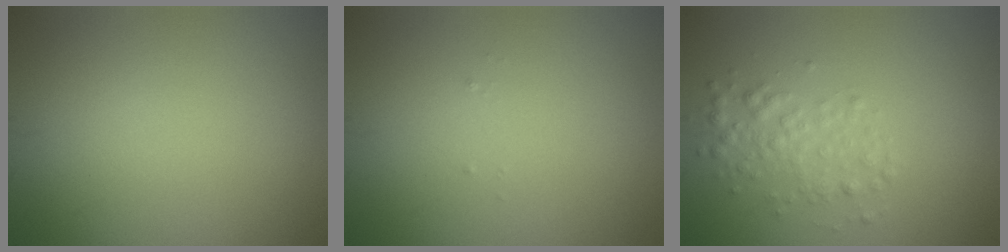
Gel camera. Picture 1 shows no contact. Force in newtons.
{"total": 0.0}
{"total": 2.3, "press": 2.3, "slide": 0.1}